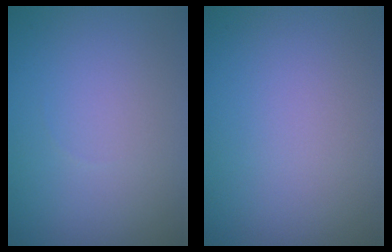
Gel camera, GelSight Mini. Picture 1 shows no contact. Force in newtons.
{"total": 0.0}